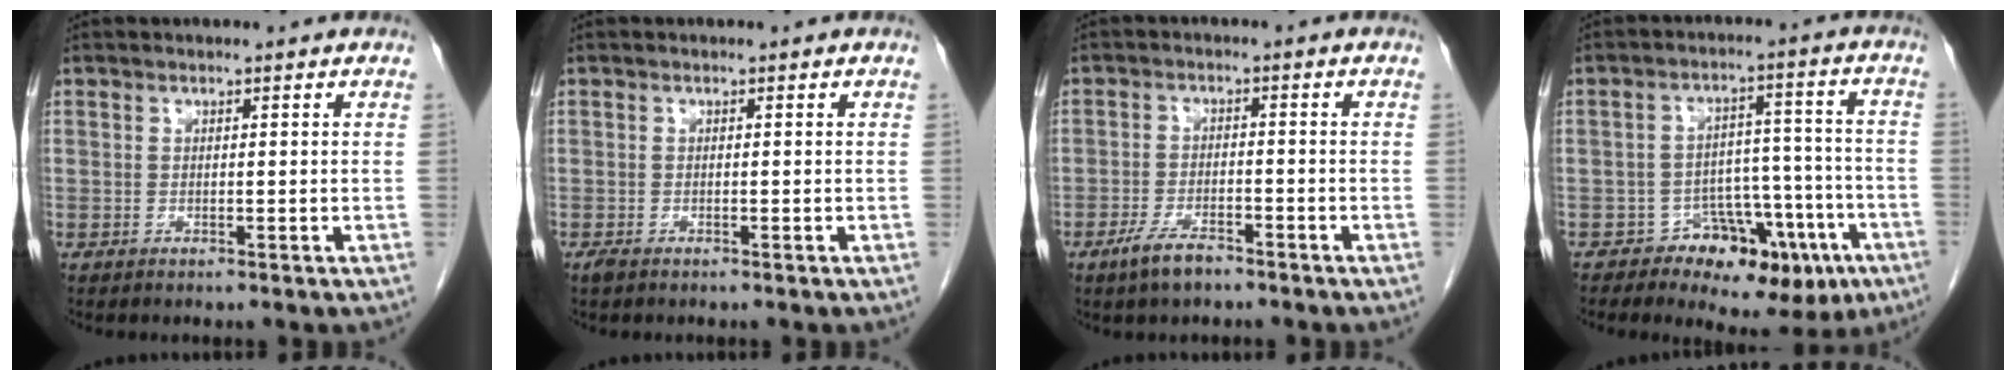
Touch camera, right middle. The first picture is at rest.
{"total": 1.0, "force": [-0.7, 0.4, 0.6], "torque": [-0.017, -0.004, -0.012]}
{"total": 4.4, "force": [-3.3, 1.2, 2.6], "torque": [-0.062, -0.004, -0.059]}
{"total": 11.6, "force": [-6.8, 6.3, 6.9], "torque": [-0.062, 0.033, -0.089]}